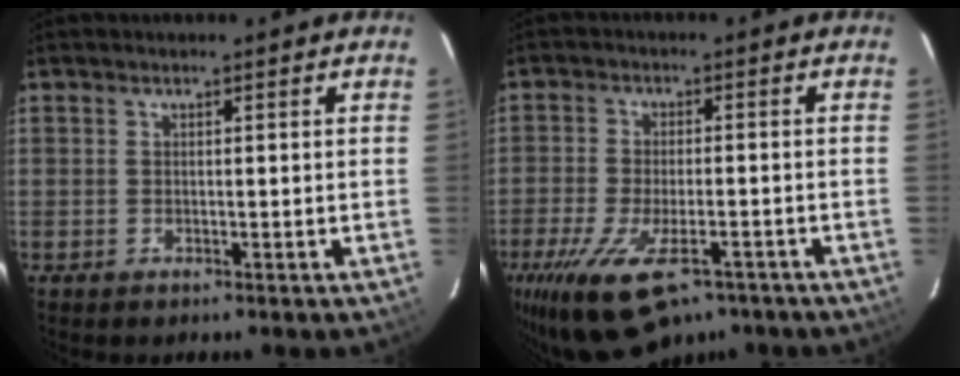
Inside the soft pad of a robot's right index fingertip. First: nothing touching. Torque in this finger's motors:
{"motor_torque": [1.82, -0.32, 0.81, 0.21]}